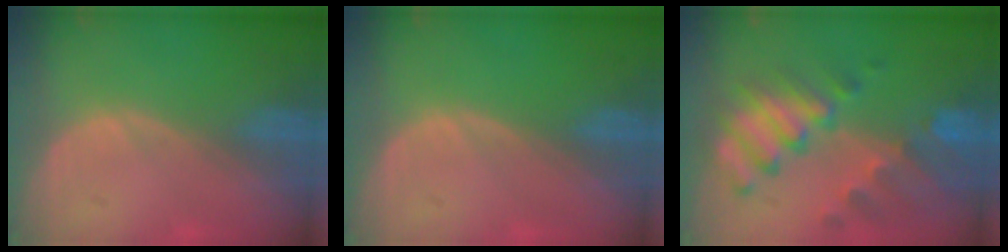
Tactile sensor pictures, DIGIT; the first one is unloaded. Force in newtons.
{"total": 0.0}
{"total": 10.5, "press": 9.1, "slide": 5.3}